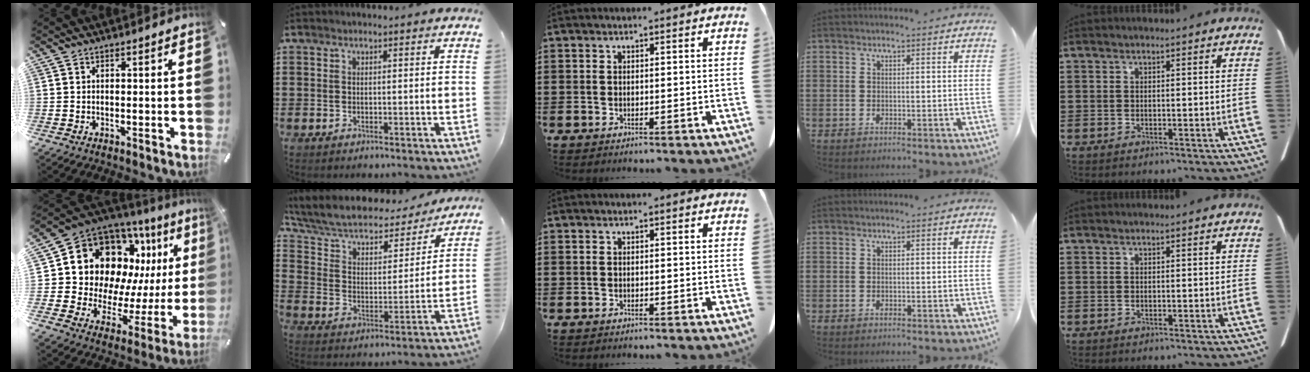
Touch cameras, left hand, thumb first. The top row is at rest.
{"thumb": {"total": 17.0, "force": [9.3, 12.0, 7.7], "torque": [-0.130, -0.092, 0.183]}, "index": {"total": 6.2, "force": [4.7, 2.7, 2.9], "torque": [-0.080, -0.034, 0.076]}}